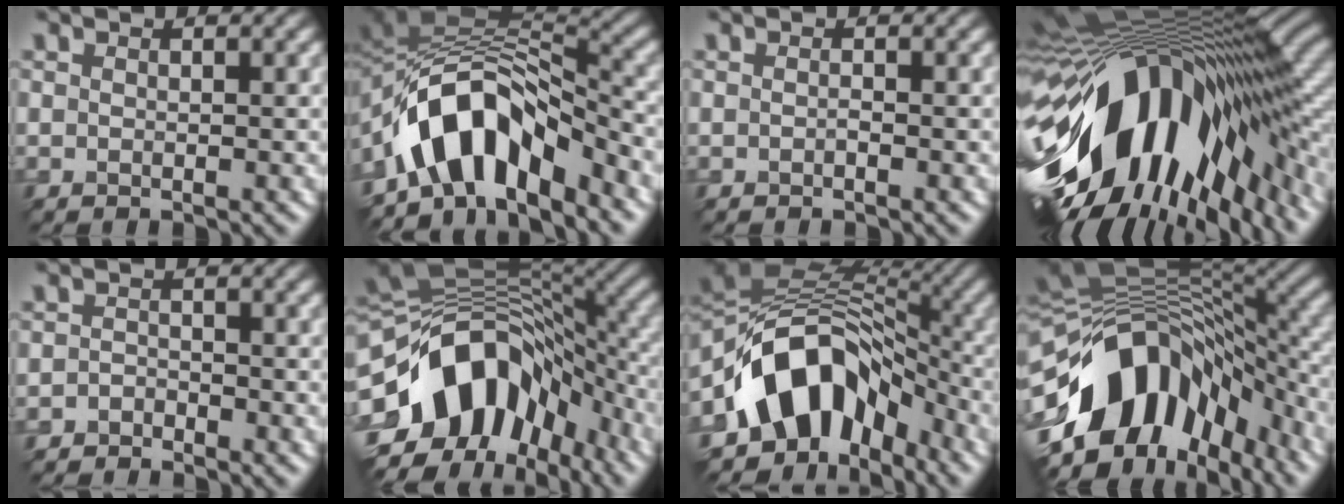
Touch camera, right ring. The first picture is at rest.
{"total": 9.8, "force": [-5.8, 4.9, 6.2], "torque": [-0.107, 0.014, -0.089]}
{"total": 1.0, "force": [-0.6, -0.7, -0.4], "torque": [-0.015, 0.001, 0.005]}
{"total": 15.5, "force": [-4.0, 8.4, 12.4], "torque": [-0.242, 0.008, -0.055]}
{"total": 2.0, "force": [-1.6, -0.5, -0.9], "torque": [-0.005, 0.002, -0.019]}
{"total": 13.9, "force": [-4.0, 9.4, 9.5], "torque": [-0.187, 0.002, -0.057]}
{"total": 10.8, "force": [-4.3, 7.2, 6.7], "torque": [-0.118, 0.028, -0.069]}
{"total": 13.6, "force": [-4.9, 8.6, 9.3], "torque": [-0.181, 0.013, -0.068]}